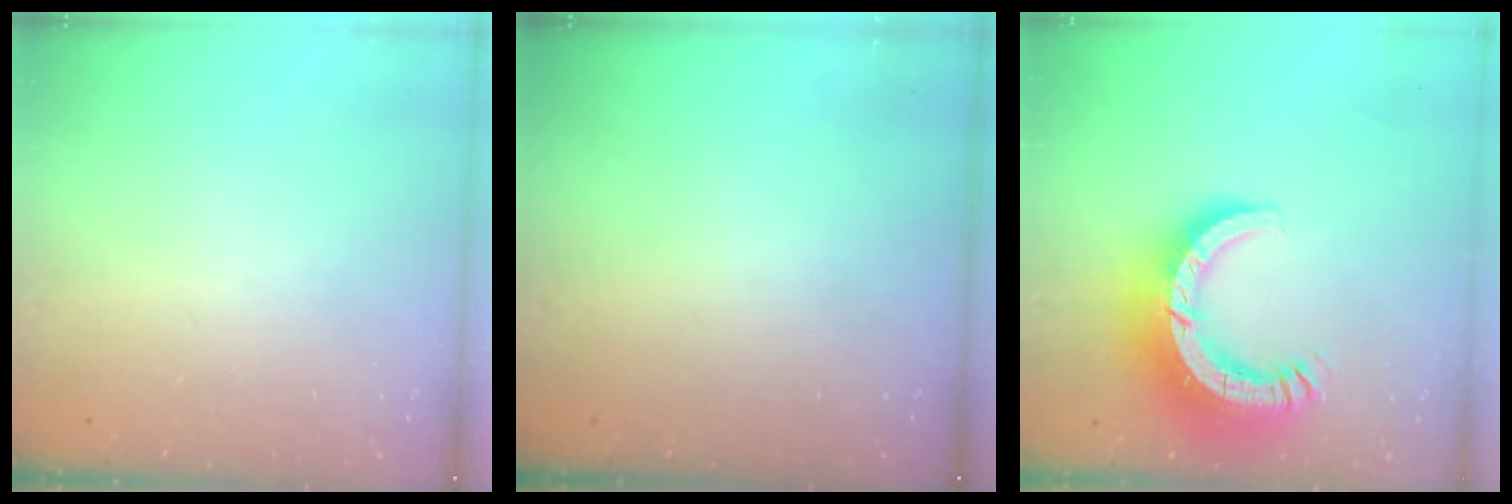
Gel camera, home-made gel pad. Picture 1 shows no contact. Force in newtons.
{"total": 0.0}
{"total": 15.8, "press": 15.7, "slide": 1.6}